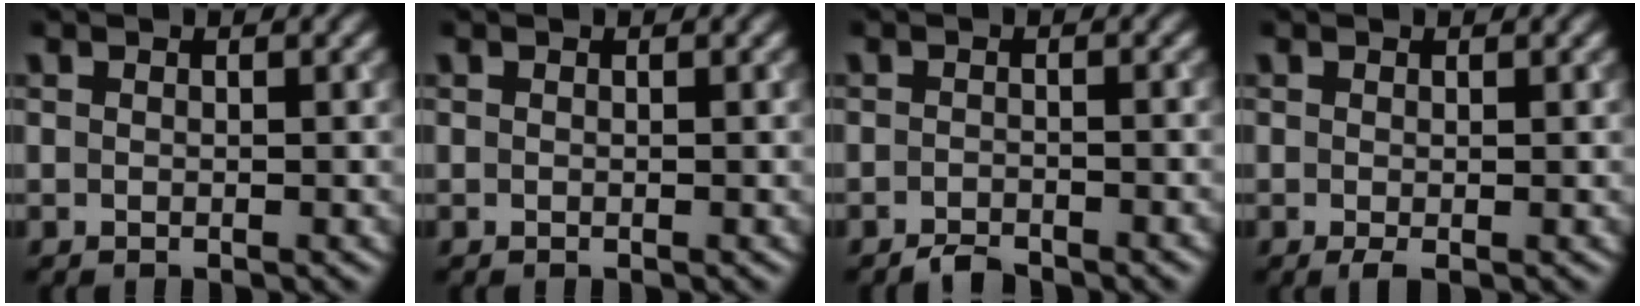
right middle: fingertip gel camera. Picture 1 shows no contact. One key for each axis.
{"total": 0.0}
{"total": 1.9, "fx": -1.7, "fy": 0.3, "fz": 0.6, "tx": -0.007, "ty": 0.002, "tz": -0.031}
{"total": 0.8, "fx": -0.3, "fy": 0.1, "fz": 0.7, "tx": -0.015, "ty": -0.005, "tz": -0.004}